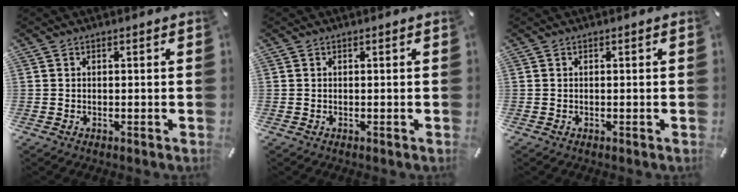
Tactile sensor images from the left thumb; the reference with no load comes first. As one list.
[{"total": 0.0}, {"total": 0.0}]